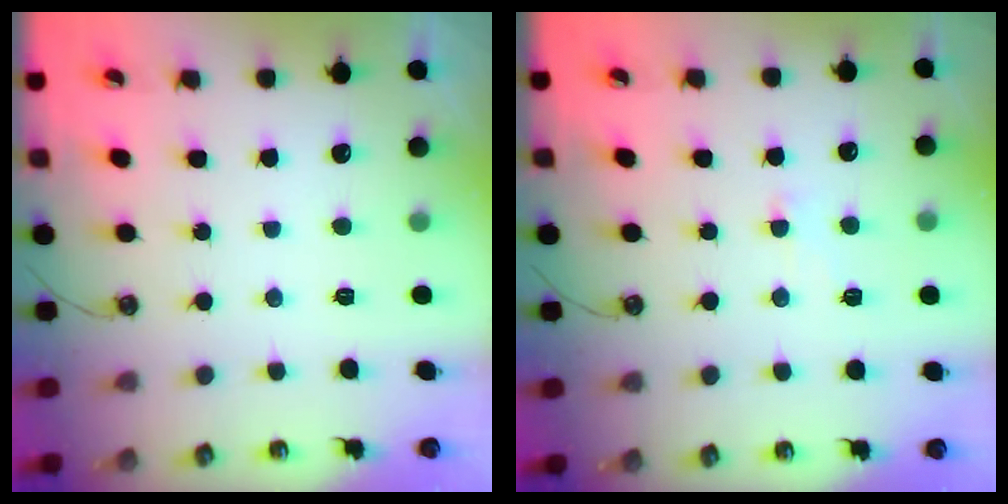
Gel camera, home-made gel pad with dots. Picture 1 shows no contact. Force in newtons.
{"total": 1.2, "press": 1.1, "slide": 0.5}